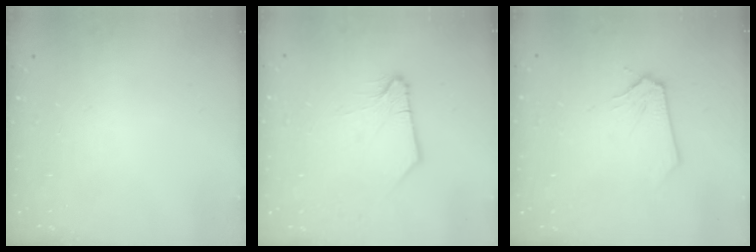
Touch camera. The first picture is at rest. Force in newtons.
{"total": 1.6, "press": 1.6, "slide": 0.1}
{"total": 0.0}